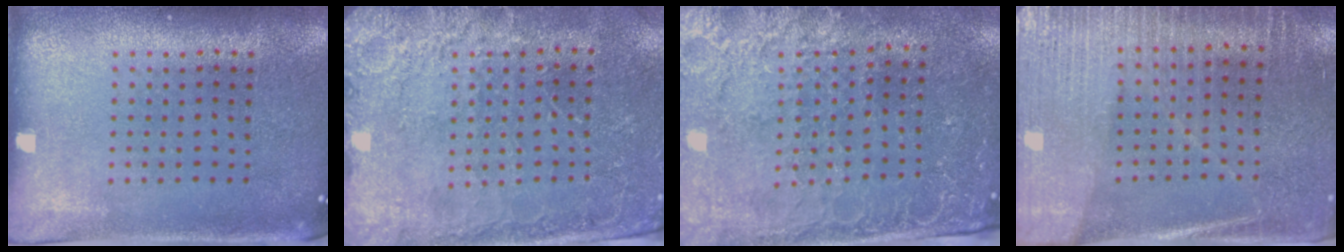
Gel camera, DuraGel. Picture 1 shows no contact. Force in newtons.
{"total": 2.8, "press": 2.7, "slide": 0.4}
{"total": 3.1, "press": 2.9, "slide": 1.0}
{"total": 3.3, "press": 3.0, "slide": 1.3}